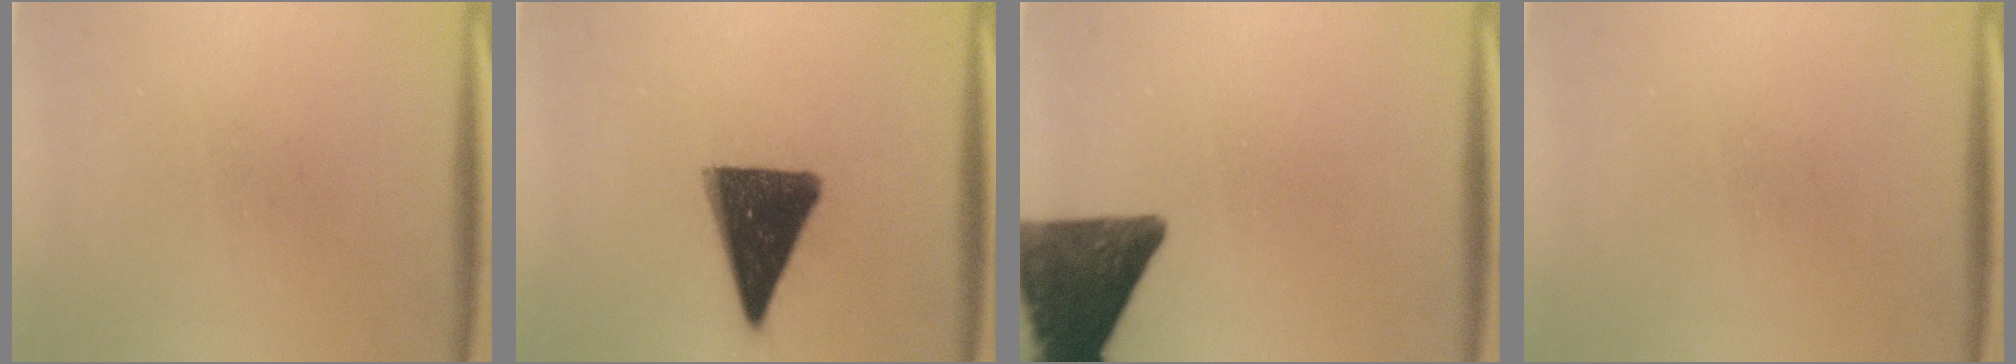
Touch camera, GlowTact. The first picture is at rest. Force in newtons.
{"total": 14.2}
{"total": 13.0}
{"total": 0.0}